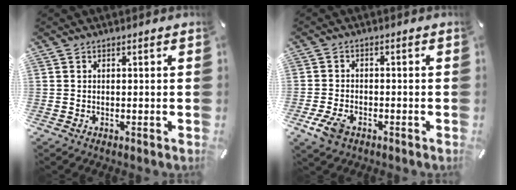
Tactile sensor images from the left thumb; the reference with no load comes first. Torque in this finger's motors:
{"motor_torque": [-0.33, 0.42, 0.09, -0.03, 0.06]}